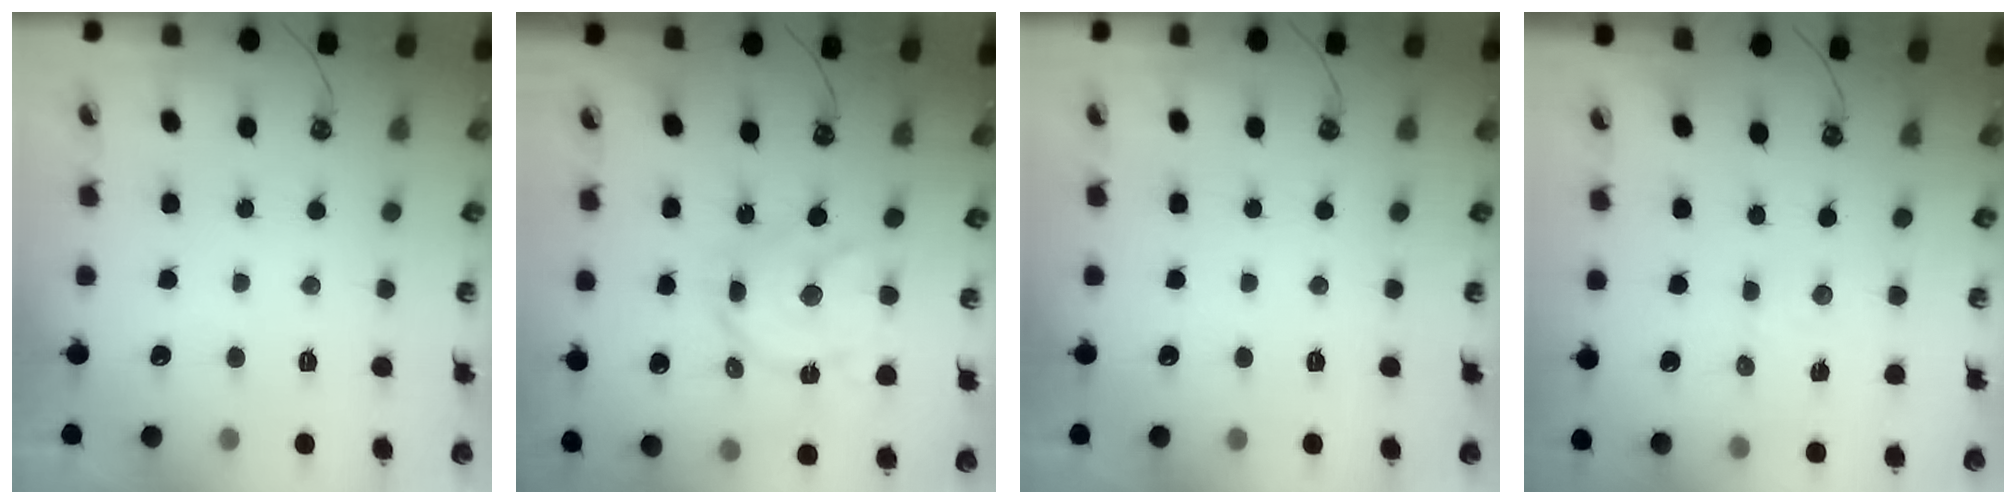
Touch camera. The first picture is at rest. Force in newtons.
{"total": 14.2, "press": 14.1, "slide": 1.2}
{"total": 0.0}
{"total": 2.2, "press": 2.2, "slide": 0.4}